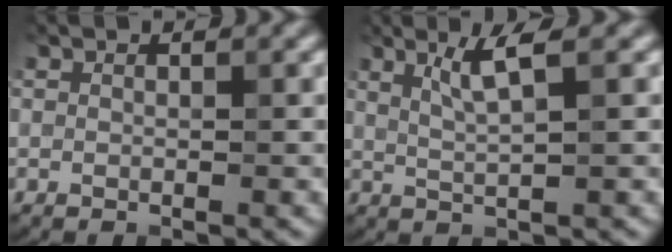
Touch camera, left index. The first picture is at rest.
{"total": 2.9, "force": [1.2, 0.4, 2.6], "torque": [-0.052, -0.001, 0.027]}